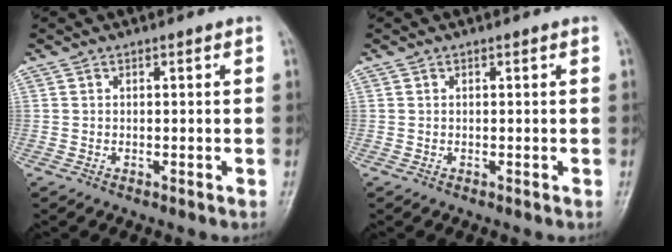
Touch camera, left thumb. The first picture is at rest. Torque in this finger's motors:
{"motor_torque": [0.00, 0.00, 0.00, 0.00, 0.00]}